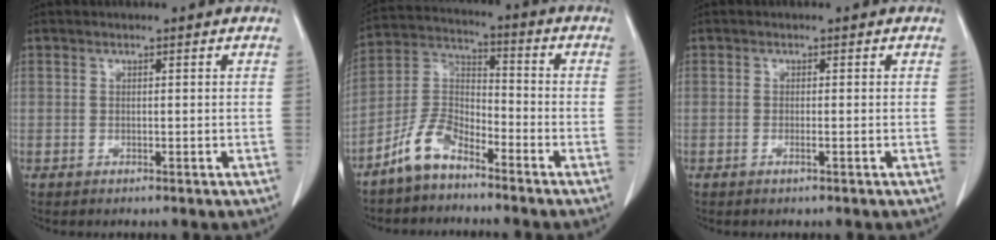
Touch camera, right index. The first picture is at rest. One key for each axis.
{"total": 7.9, "fx": -6.1, "fy": 3.2, "fz": 3.8, "tx": -0.089, "ty": 0.016, "tz": -0.127}
{"total": 0.7, "fx": -0.3, "fy": -0.1, "fz": 0.6, "tx": -0.010, "ty": 0.002, "tz": -0.002}